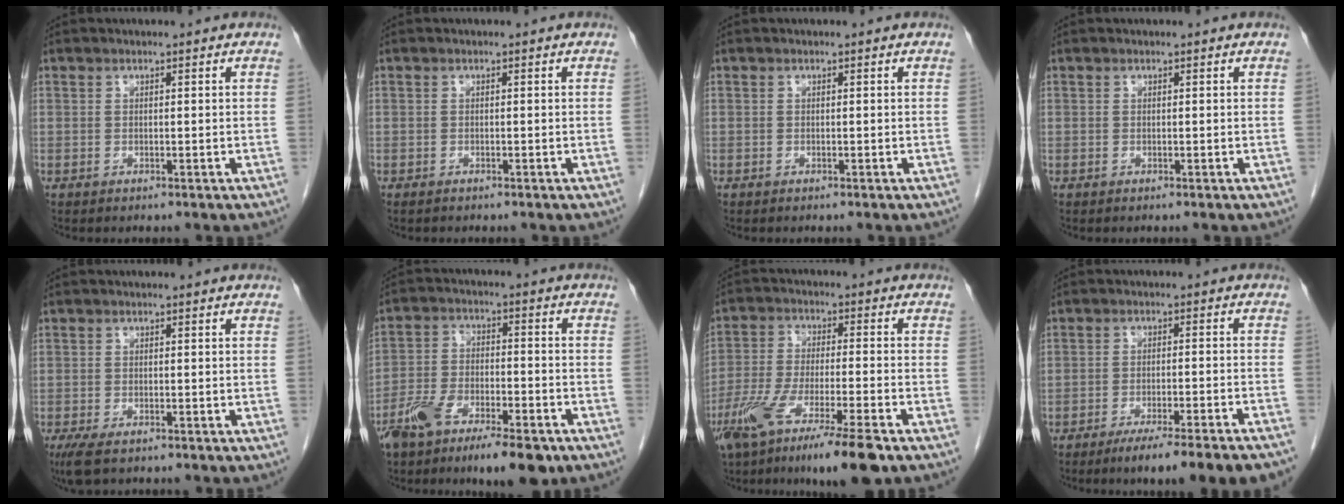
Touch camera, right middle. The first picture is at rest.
{"total": 0.7, "force": [-0.6, 0.3, 0.2], "torque": [-0.007, -0.001, -0.011]}
{"total": 0.0}
{"total": 0.0}
{"total": 3.9, "force": [-2.7, 1.3, 2.5], "torque": [-0.056, -0.012, -0.045]}
{"total": 12.9, "force": [-8.6, 3.8, 8.8], "torque": [-0.153, -0.005, -0.146]}
{"total": 14.9, "force": [-9.5, 1.1, 11.5], "torque": [-0.200, -0.043, -0.164]}
{"total": 13.5, "force": [-10.8, 0.0, 8.0], "torque": [-0.075, -0.020, -0.156]}